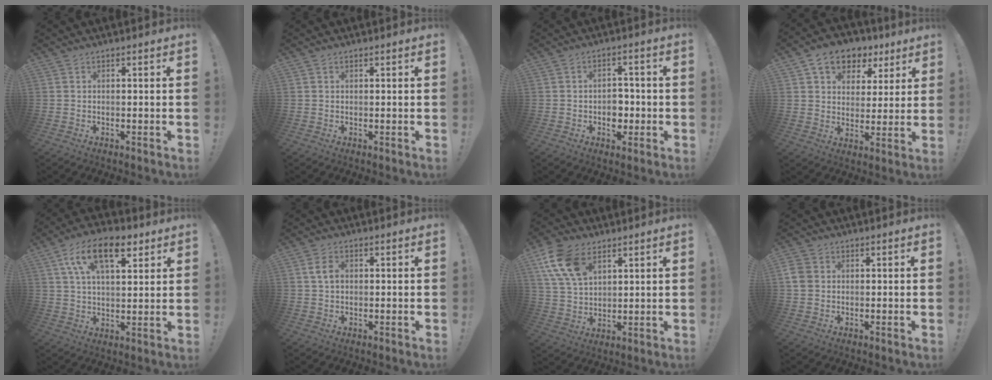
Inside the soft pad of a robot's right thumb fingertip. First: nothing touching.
{"total": 0.5, "force": [0.4, 0.4, 0.0], "torque": [0.003, -0.001, 0.007]}
{"total": 5.9, "force": [-1.2, 4.8, 3.2], "torque": [-0.033, 0.003, -0.021]}
{"total": 10.4, "force": [6.2, 7.4, 4.0], "torque": [-0.066, -0.030, 0.119]}
{"total": 15.5, "force": [7.4, 7.6, 11.4], "torque": [-0.188, -0.009, 0.131]}
{"total": 4.4, "force": [0.8, 3.0, 3.2], "torque": [-0.057, 0.010, 0.016]}
{"total": 14.0, "force": [7.2, 8.8, 8.2], "torque": [-0.158, -0.017, 0.143]}
{"total": 4.0, "force": [0.7, 3.4, 1.9], "torque": [-0.039, 0.004, 0.017]}